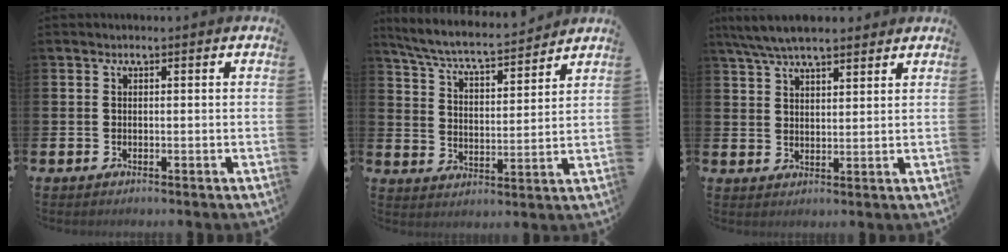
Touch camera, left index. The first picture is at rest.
{"total": 6.5, "force": [6.1, 0.6, 2.1], "torque": [-0.064, -0.047, 0.102]}
{"total": 6.2, "force": [5.7, 1.1, 2.2], "torque": [-0.059, -0.013, 0.106]}